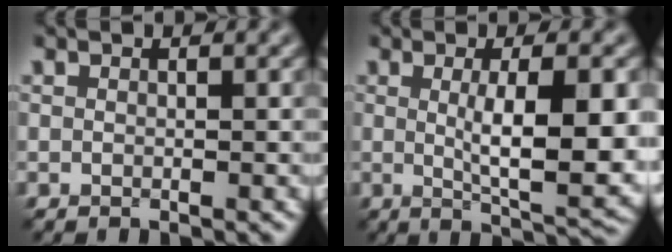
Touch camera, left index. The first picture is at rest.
{"total": 7.8, "force": [0.3, 1.8, 7.5], "torque": [-0.111, -0.004, 0.012]}